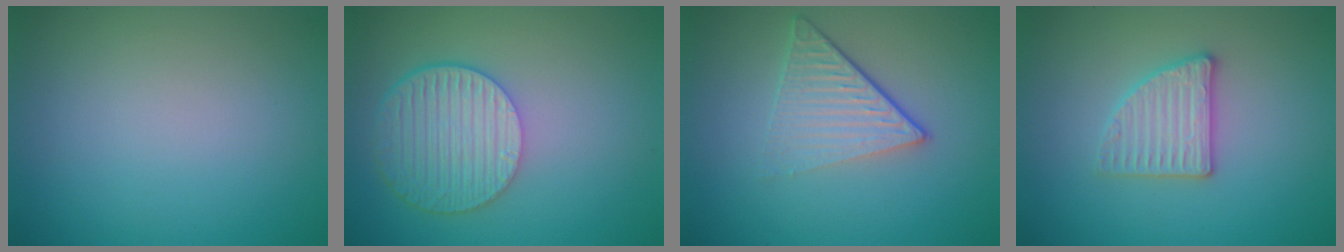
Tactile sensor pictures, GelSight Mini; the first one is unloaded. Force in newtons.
{"total": 6.1, "press": 4.8, "slide": 3.8}
{"total": 4.5, "press": 2.9, "slide": 3.5}
{"total": 2.8, "press": 2.7, "slide": 0.5}